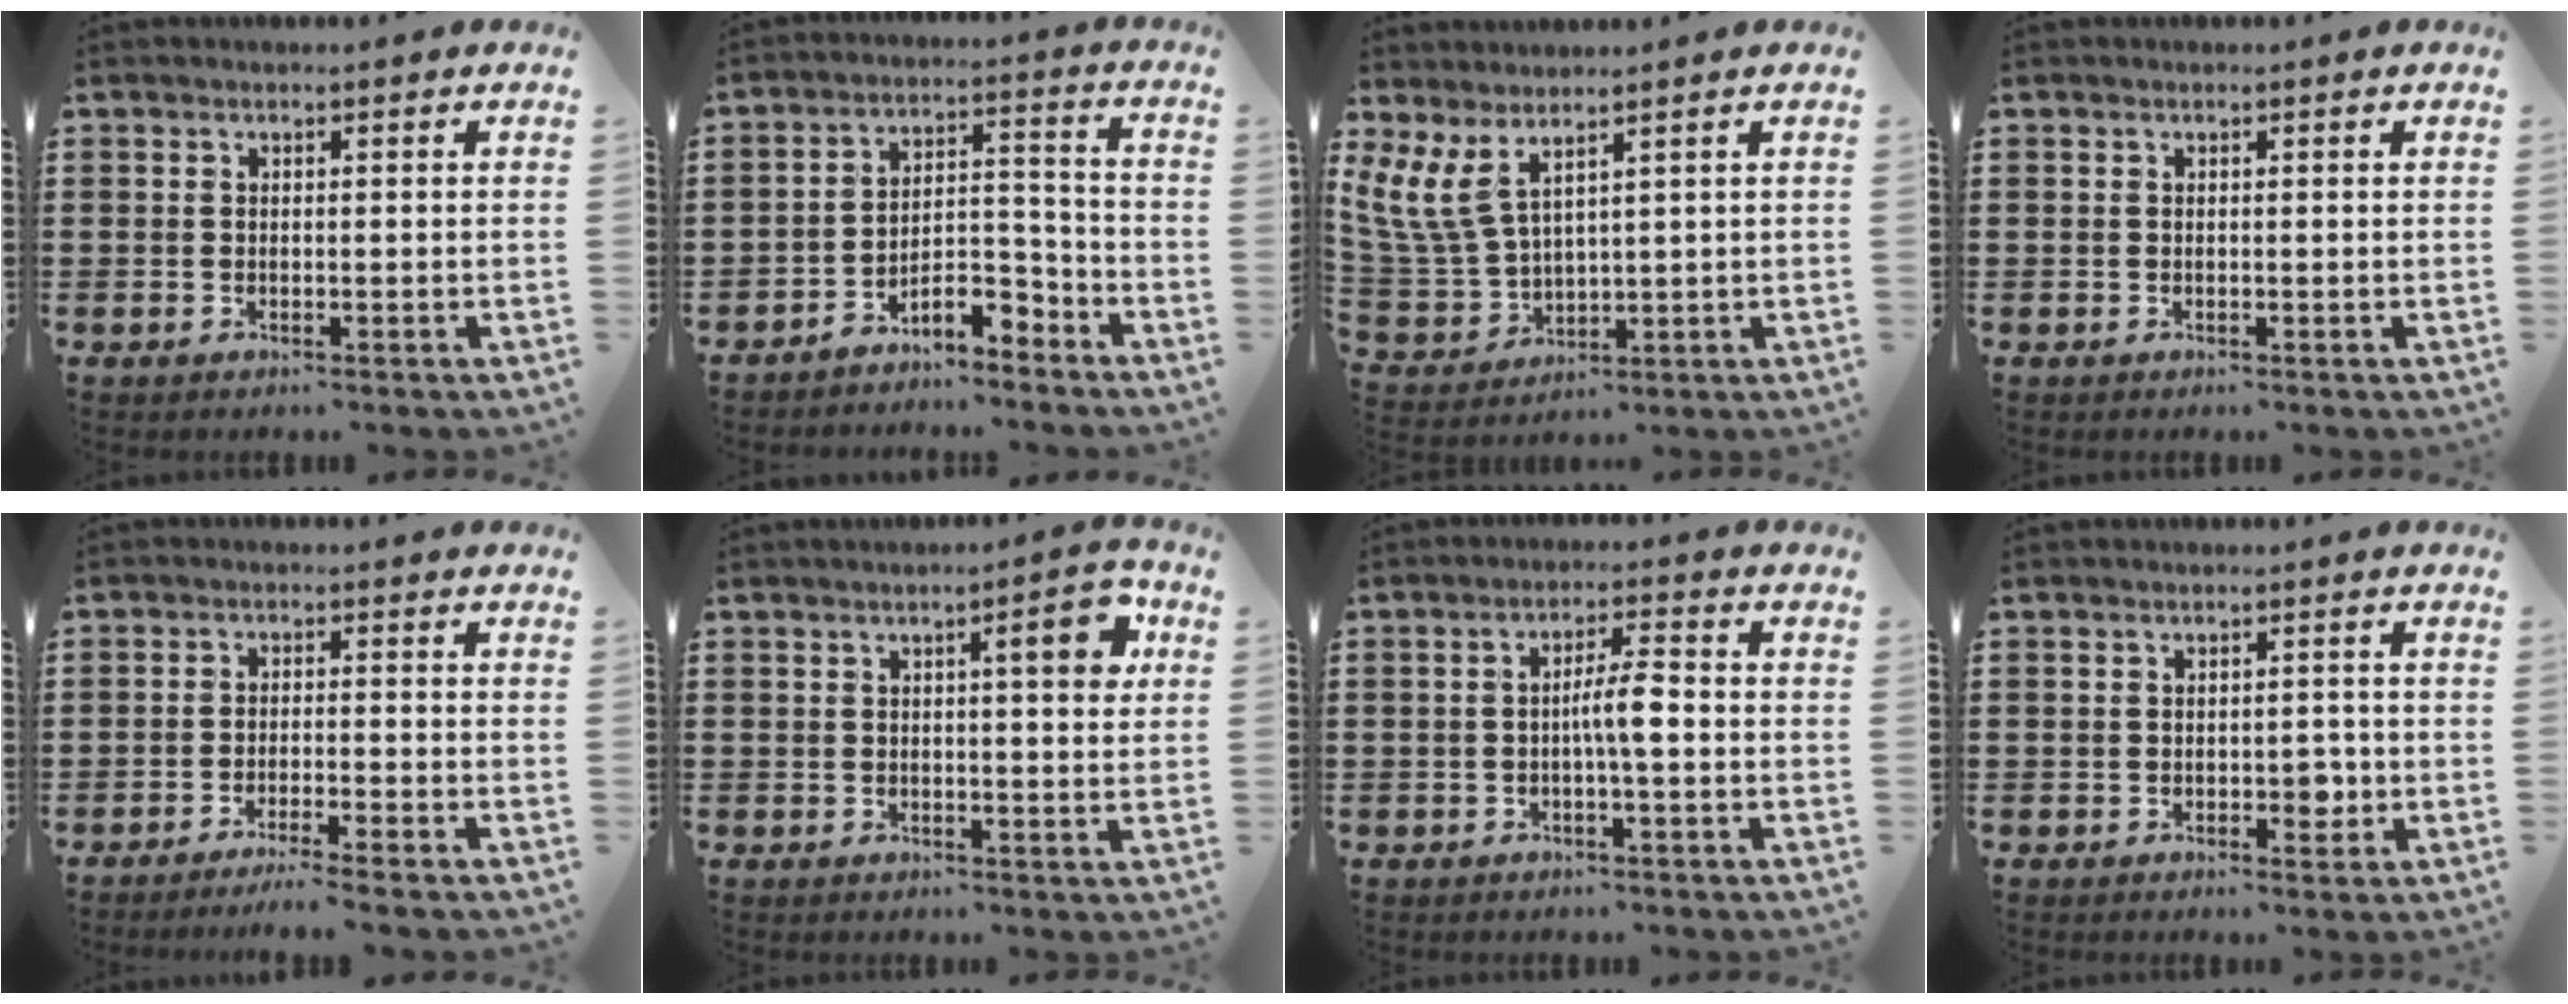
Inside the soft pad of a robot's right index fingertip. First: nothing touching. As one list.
[{"total": 6.1, "force": [-5.3, 1.5, 2.7], "torque": [-0.044, 0.018, -0.101]}, {"total": 6.7, "force": [4.0, 2.8, 4.6], "torque": [-0.134, -0.013, 0.069]}, {"total": 0.0}, {"total": 2.5, "force": [-2.3, -0.5, 0.8], "torque": [-0.015, 0.000, -0.046]}, {"total": 5.6, "force": [2.0, 1.1, 5.1], "torque": [-0.070, -0.004, 0.022]}, {"total": 4.5, "force": [-0.7, 0.7, 4.4], "torque": [-0.086, 0.002, -0.018]}, {"total": 2.7, "force": [-0.5, 1.4, 2.2], "torque": [-0.032, -0.002, -0.011]}]